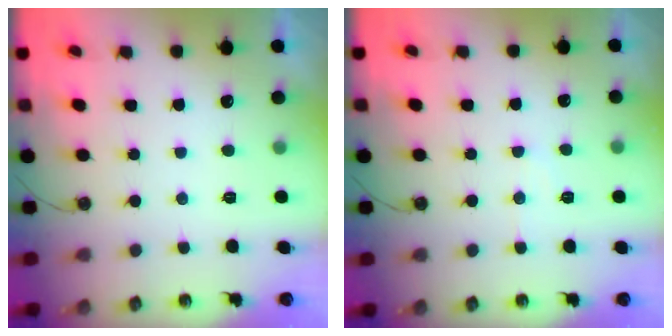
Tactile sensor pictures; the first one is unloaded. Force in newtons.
{"total": 5.4, "press": 5.3, "slide": 1.0}